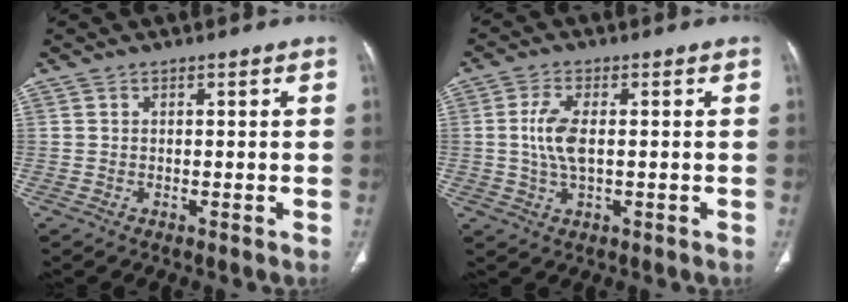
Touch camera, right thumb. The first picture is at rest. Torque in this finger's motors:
{"motor_torque": [1.27, 0.90, 0.89, -0.75, 0.27]}